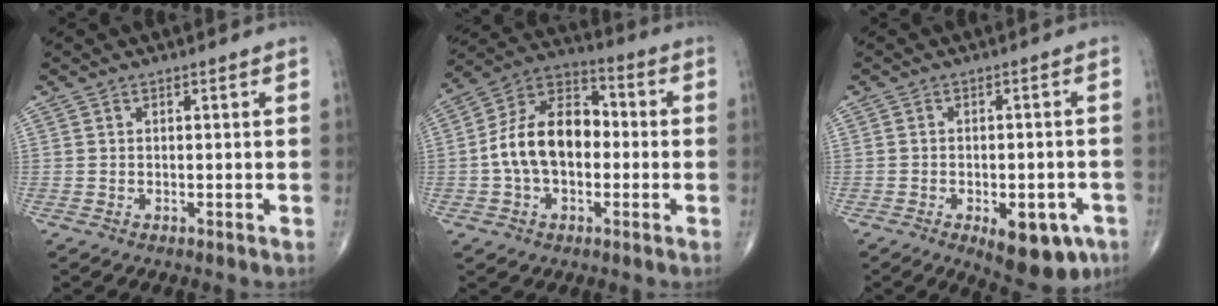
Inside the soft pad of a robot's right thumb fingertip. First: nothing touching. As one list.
[{"total": 14.7, "force": [-1.0, 9.6, 11.1], "torque": [-0.180, 0.040, -0.029]}, {"total": 11.0, "force": [-5.4, 5.2, 8.1], "torque": [-0.082, 0.012, -0.064]}]